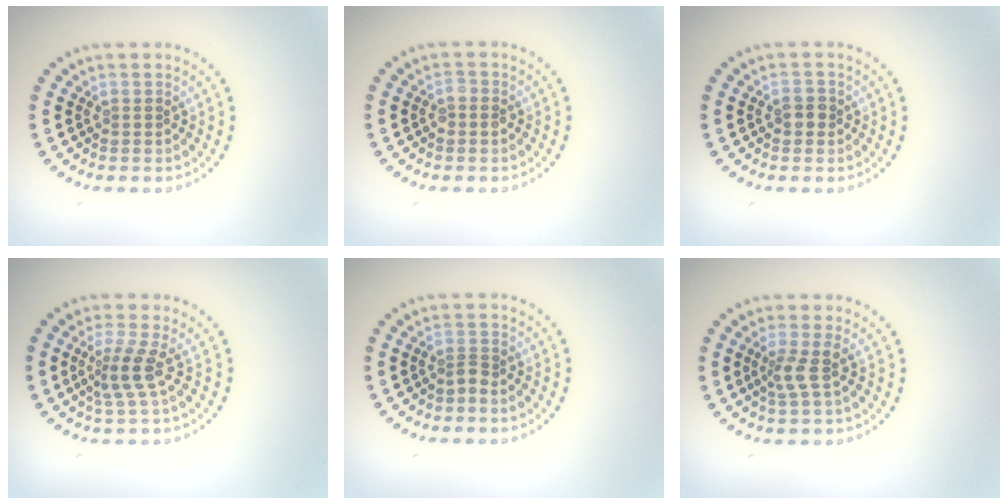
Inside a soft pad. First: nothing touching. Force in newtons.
{"total": 1.1, "press": 1.1, "slide": 0.1}
{"total": 1.3, "press": 1.3, "slide": 0.3}
{"total": 2.6, "press": 1.7, "slide": 1.9}
{"total": 1.1, "press": 0.8, "slide": 0.8}
{"total": 1.9, "press": 1.4, "slide": 1.3}